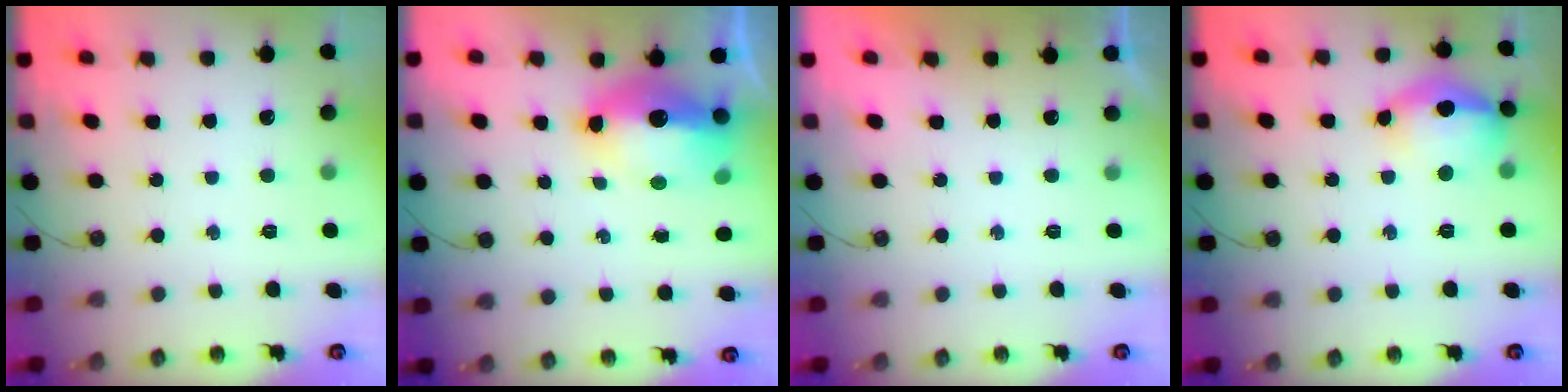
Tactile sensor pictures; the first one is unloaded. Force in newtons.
{"total": 15.2, "press": 15.1, "slide": 1.8}
{"total": 0.0}
{"total": 20.4, "press": 16.5, "slide": 12.0}